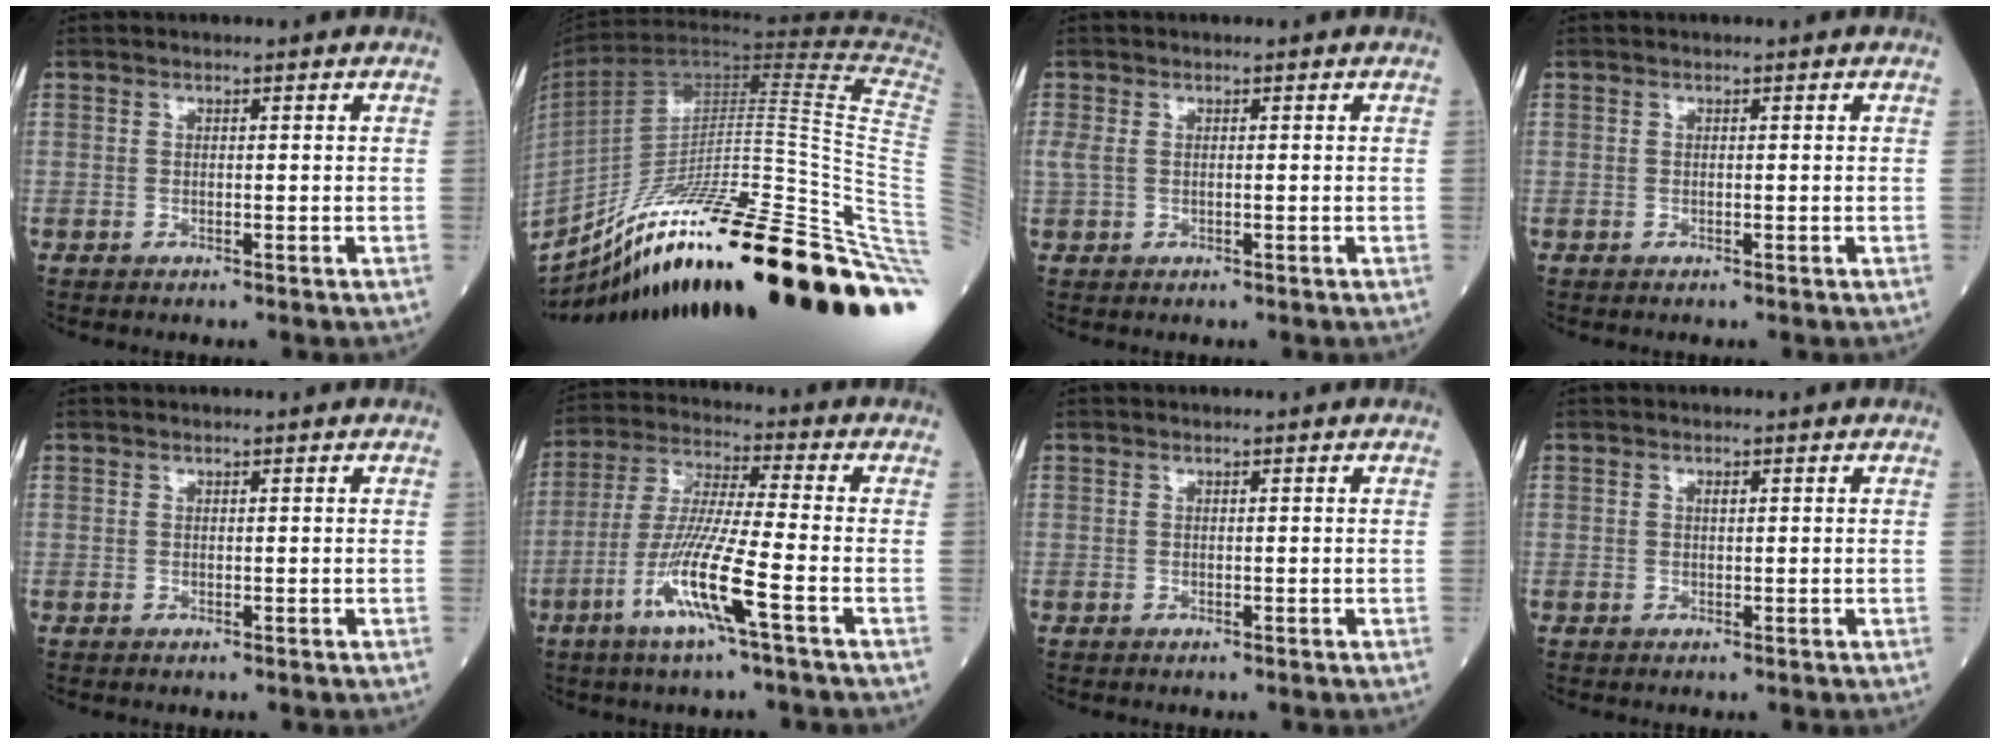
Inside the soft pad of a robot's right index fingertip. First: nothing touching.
{"total": 35.9, "force": [-20.0, -1.2, 29.8], "torque": [-0.311, -0.008, -0.318]}
{"total": 1.7, "force": [0.3, 1.0, 1.4], "torque": [-0.049, 0.006, 0.011]}
{"total": 0.0}
{"total": 0.0}
{"total": 11.6, "force": [-4.9, -0.5, 10.5], "torque": [-0.213, -0.013, -0.099]}
{"total": 0.0}
{"total": 0.7, "force": [0.3, 0.4, 0.5], "torque": [-0.010, -0.001, 0.004]}